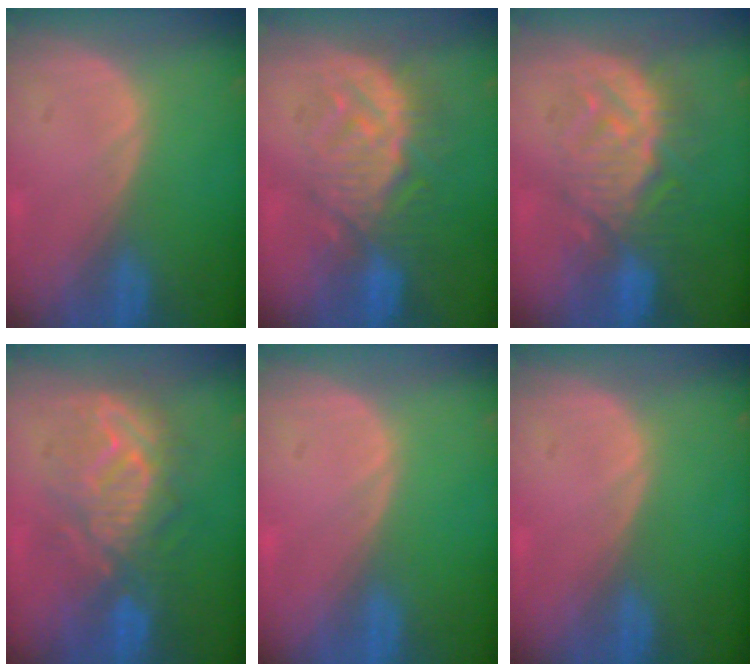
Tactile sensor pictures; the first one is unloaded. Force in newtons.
{"total": 9.2, "press": 8.8, "slide": 2.6}
{"total": 9.2, "press": 8.8, "slide": 2.6}
{"total": 9.2, "press": 9.2, "slide": 0.2}
{"total": 0.0}
{"total": 0.0}